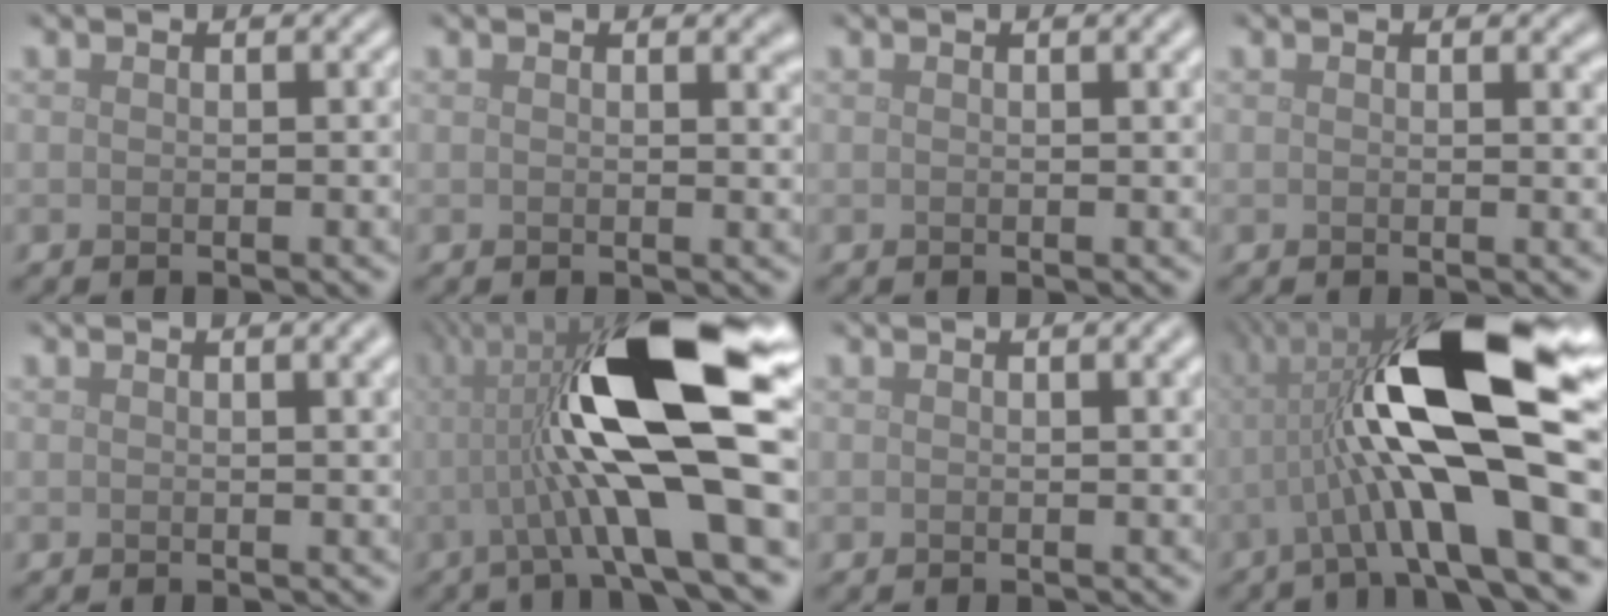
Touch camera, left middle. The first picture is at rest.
{"total": 1.1, "force": [0.8, 0.3, 0.7], "torque": [-0.005, -0.001, 0.013]}
{"total": 1.4, "force": [0.7, 0.4, 1.2], "torque": [-0.013, 0.005, 0.011]}
{"total": 0.8, "force": [0.6, 0.2, 0.4], "torque": [-0.003, -0.004, 0.010]}
{"total": 2.8, "force": [1.4, 1.0, 2.2], "torque": [-0.014, 0.005, 0.017]}
{"total": 15.6, "force": [1.2, 3.7, 15.1], "torque": [-0.242, 0.014, 0.019]}
{"total": 1.9, "force": [1.0, 0.6, 1.5], "torque": [-0.012, 0.005, 0.011]}
{"total": 14.4, "force": [0.4, 3.6, 13.9], "torque": [-0.237, 0.019, 0.004]}